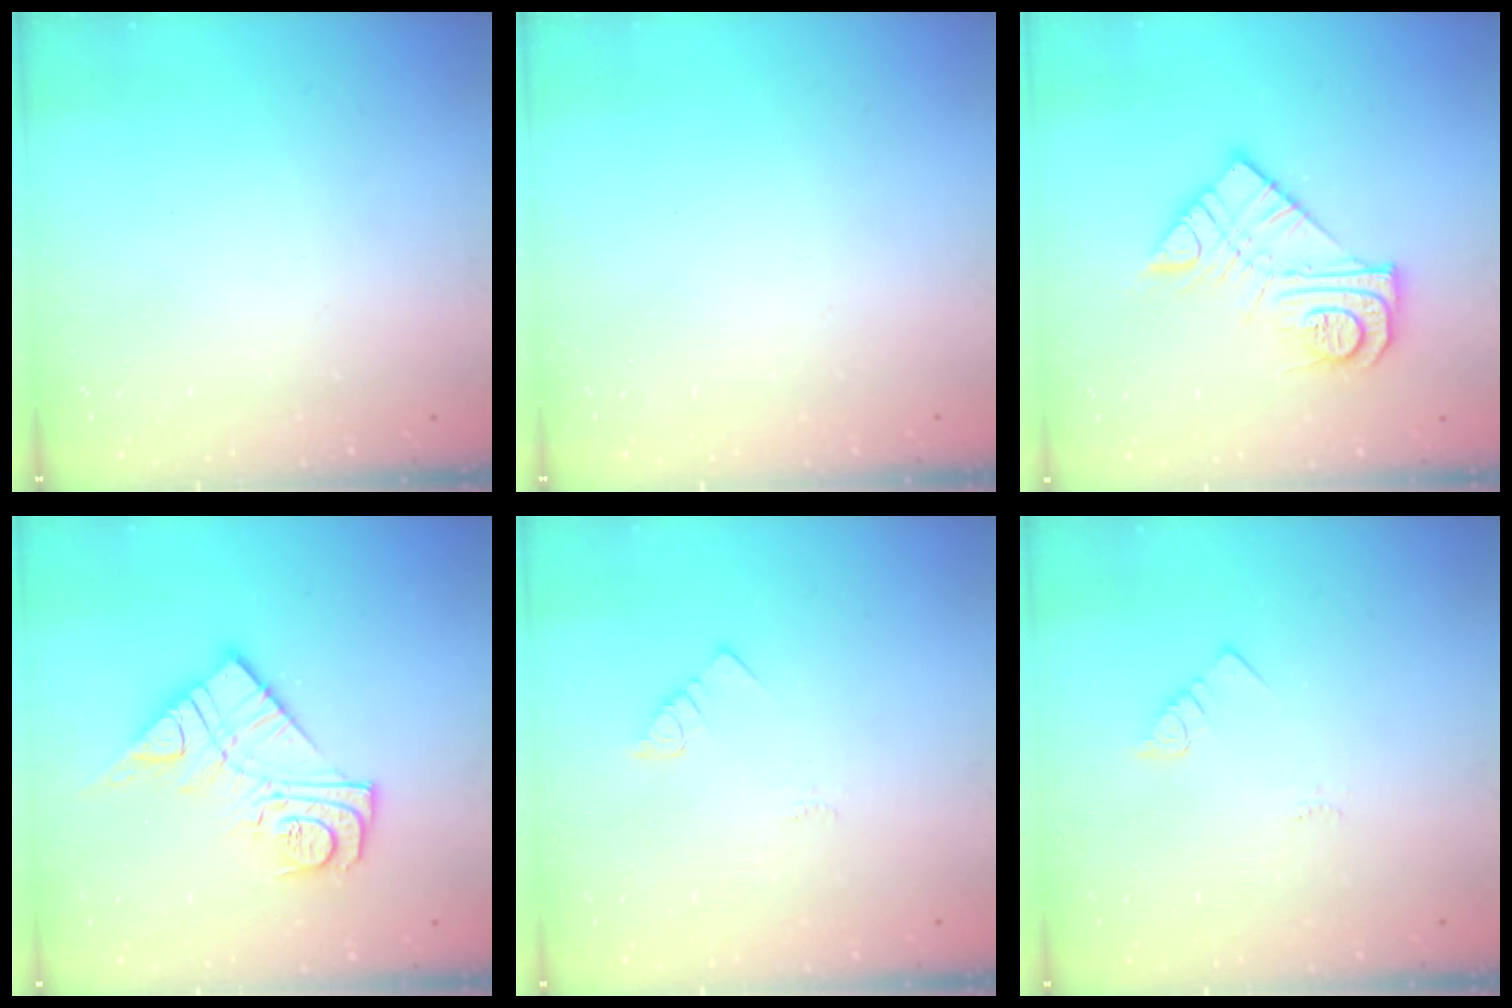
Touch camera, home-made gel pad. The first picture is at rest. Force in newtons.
{"total": 1.6, "press": 1.6, "slide": 0.1}
{"total": 14.1, "press": 14.1, "slide": 1.0}
{"total": 16.3, "press": 16.2, "slide": 1.4}
{"total": 2.0, "press": 2.0, "slide": 0.4}
{"total": 2.0, "press": 2.0, "slide": 0.4}